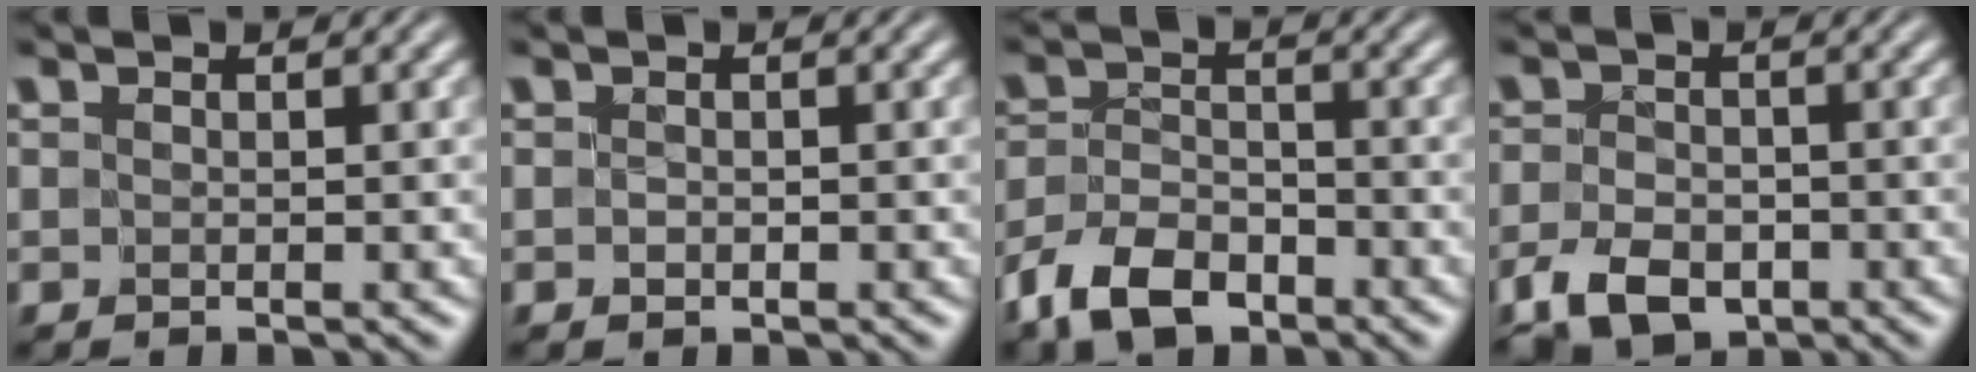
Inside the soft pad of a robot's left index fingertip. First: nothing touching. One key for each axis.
{"total": 0.0}
{"total": 5.3, "fx": -3.9, "fy": 2.7, "fz": 2.5, "tx": -0.050, "ty": 0.000, "tz": -0.079}
{"total": 4.9, "fx": -3.0, "fy": 3.0, "fz": 2.5, "tx": -0.053, "ty": -0.007, "tz": -0.060}